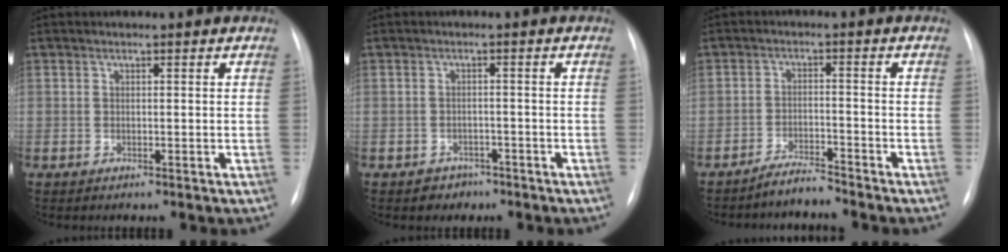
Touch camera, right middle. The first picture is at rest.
{"total": 2.7, "force": [-1.8, 2.0, 0.1], "torque": [-0.005, 0.010, -0.022]}
{"total": 3.2, "force": [-3.2, -0.2, 0.4], "torque": [-0.007, -0.015, -0.058]}